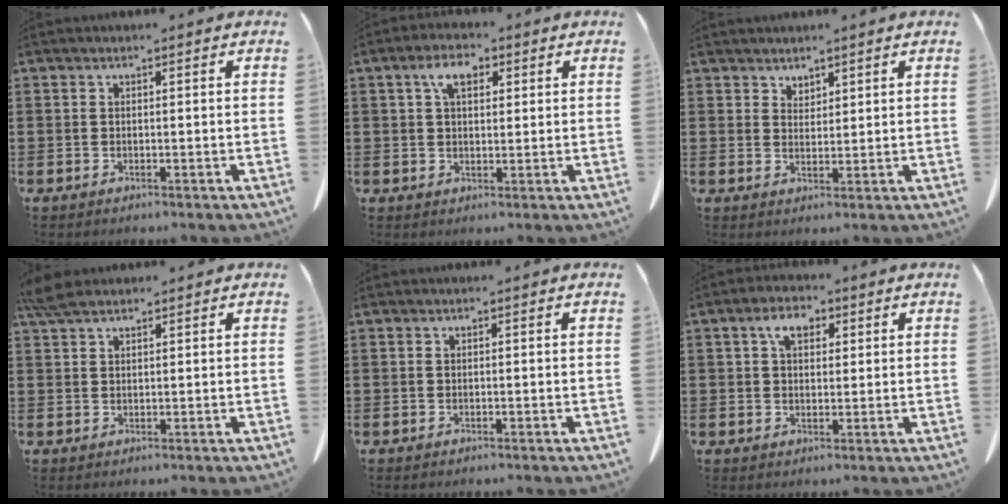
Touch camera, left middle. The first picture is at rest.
{"total": 4.4, "force": [2.1, 2.4, 3.1], "torque": [-0.063, 0.011, 0.033]}
{"total": 2.1, "force": [1.9, 0.6, -0.1], "torque": [-0.003, 0.002, 0.038]}
{"total": 3.5, "force": [2.6, 1.2, 1.9], "torque": [-0.045, 0.006, 0.049]}
{"total": 0.0}
{"total": 4.3, "force": [2.0, 2.6, 2.7], "torque": [-0.048, 0.008, 0.030]}